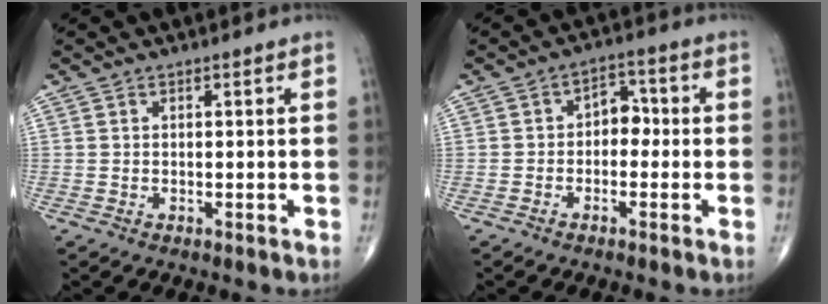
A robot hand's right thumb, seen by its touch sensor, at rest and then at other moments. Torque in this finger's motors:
{"motor_torque": [0.41, 0.49, -0.13, -0.13, -0.01]}